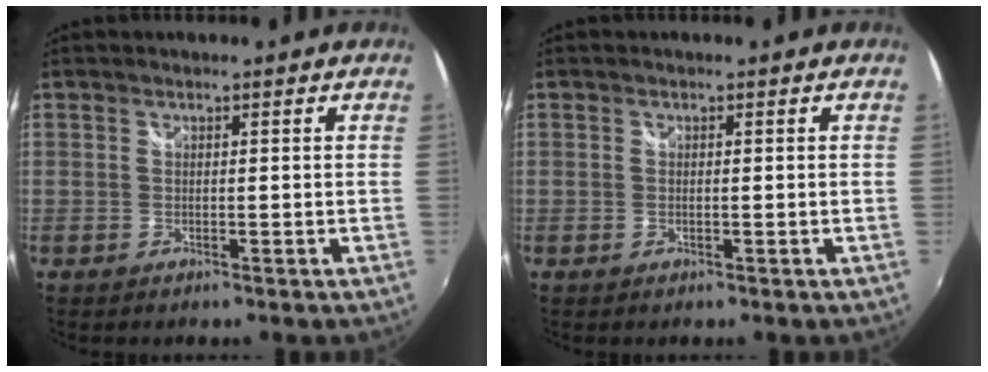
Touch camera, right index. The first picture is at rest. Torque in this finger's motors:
{"motor_torque": [-0.31, 0.18, -0.02, 0.00]}